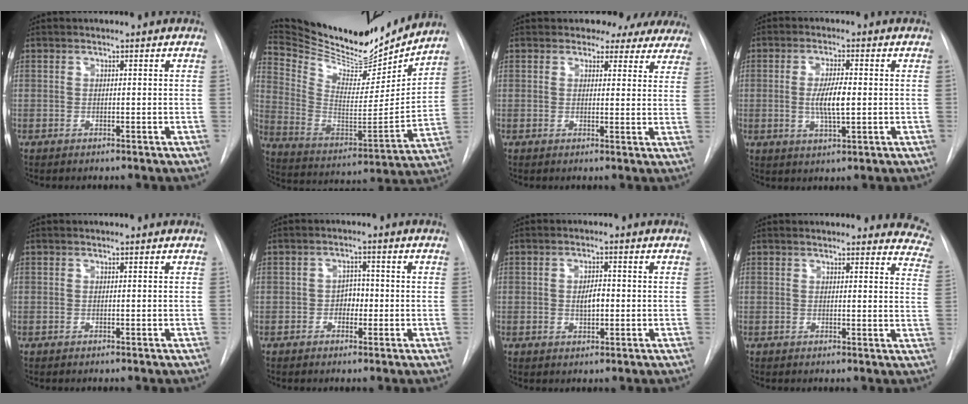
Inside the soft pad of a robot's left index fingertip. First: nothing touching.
{"total": 23.4, "force": [21.3, 5.5, 7.9], "torque": [-0.146, -0.036, 0.331]}
{"total": 11.8, "force": [10.3, 5.4, 2.0], "torque": [0.003, -0.010, 0.094]}
{"total": 5.6, "force": [-0.4, 1.1, 5.5], "torque": [-0.107, -0.006, -0.006]}
{"total": 0.0}
{"total": 2.6, "force": [-0.8, 1.9, 1.7], "torque": [-0.017, 0.006, -0.015]}
{"total": 3.2, "force": [-0.4, 1.4, 2.8], "torque": [-0.044, -0.001, -0.003]}
{"total": 14.7, "force": [13.9, 3.6, 3.2], "torque": [0.004, -0.061, 0.117]}